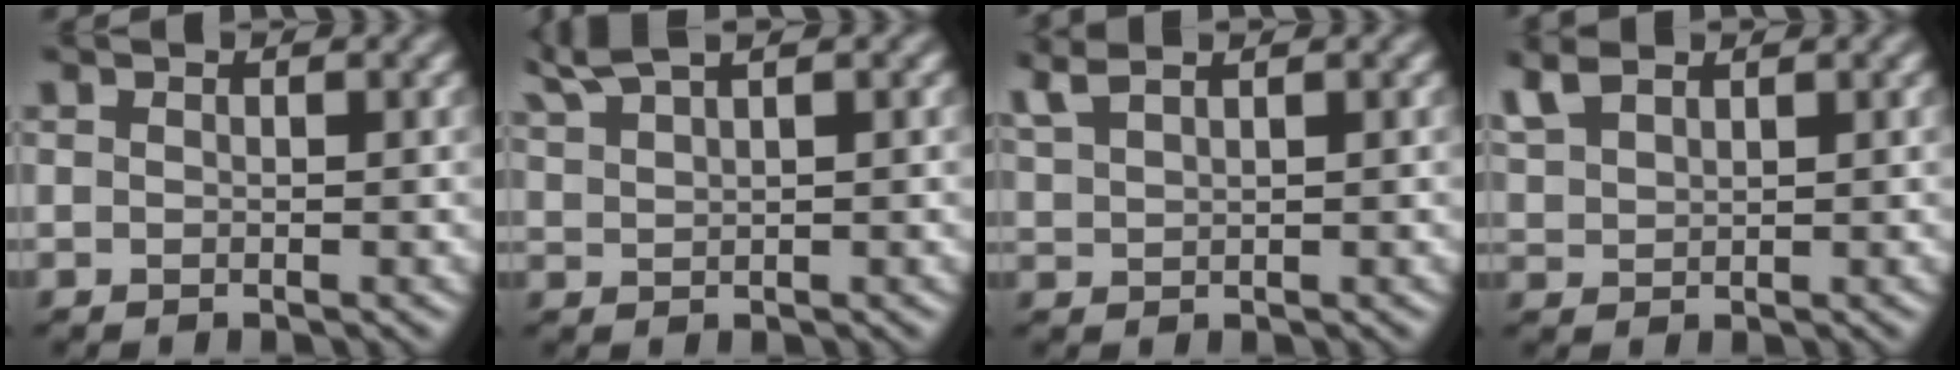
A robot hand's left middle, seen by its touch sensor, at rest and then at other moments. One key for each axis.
{"total": 3.5, "fx": 3.1, "fy": 0.4, "fz": 1.5, "tx": -0.040, "ty": 0.019, "tz": 0.065}
{"total": 2.2, "fx": 2.0, "fy": 0.3, "fz": 1.0, "tx": -0.027, "ty": 0.012, "tz": 0.048}
{"total": 2.8, "fx": 2.3, "fy": 1.1, "fz": 1.3, "tx": -0.038, "ty": 0.011, "tz": 0.052}